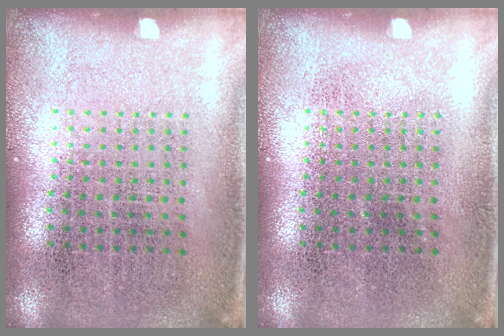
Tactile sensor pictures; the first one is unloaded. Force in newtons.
{"total": 0.0}